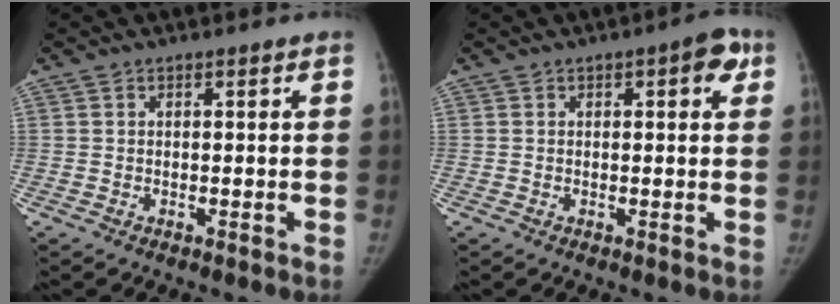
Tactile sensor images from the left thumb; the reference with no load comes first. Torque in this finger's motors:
{"motor_torque": [-0.17, 0.06, 0.12, 0.50, 0.01]}